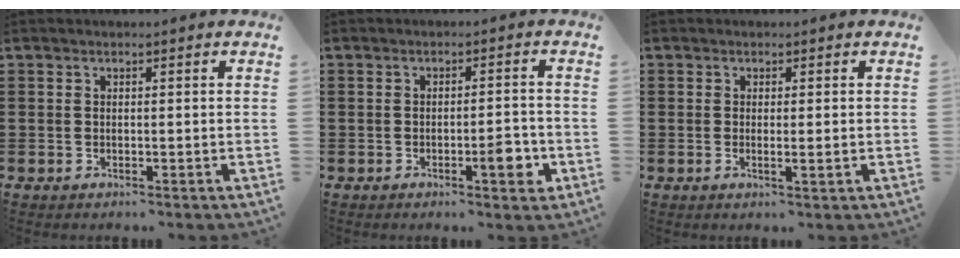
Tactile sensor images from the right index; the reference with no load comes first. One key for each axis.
{"total": 4.5, "fx": -1.8, "fy": 1.0, "fz": 4.0, "tx": -0.045, "ty": -0.005, "tz": -0.032}
{"total": 1.3, "fx": 0.0, "fy": 0.0, "fz": 1.3, "tx": -0.021, "ty": -0.003, "tz": -0.001}